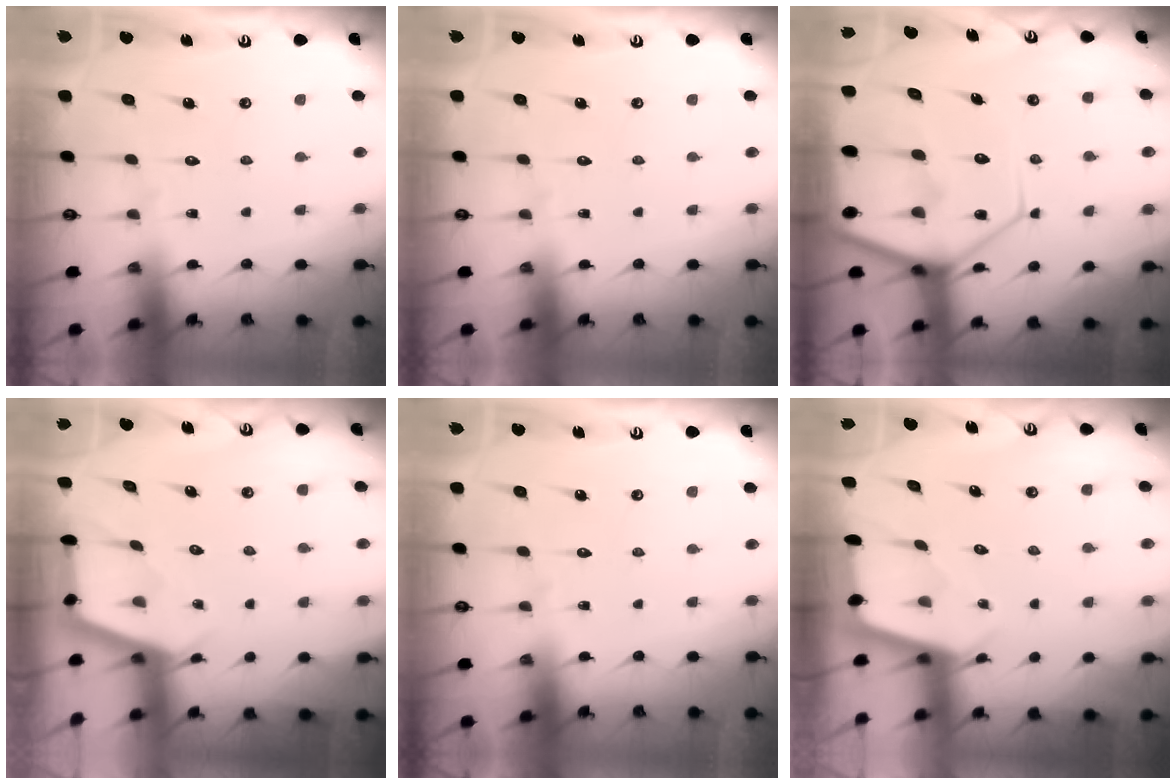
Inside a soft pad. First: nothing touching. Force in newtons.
{"total": 0.0}
{"total": 18.3, "press": 18.3, "slide": 1.8}
{"total": 2.6, "press": 2.6, "slide": 0.3}
{"total": 0.0}
{"total": 2.4, "press": 2.4, "slide": 0.3}